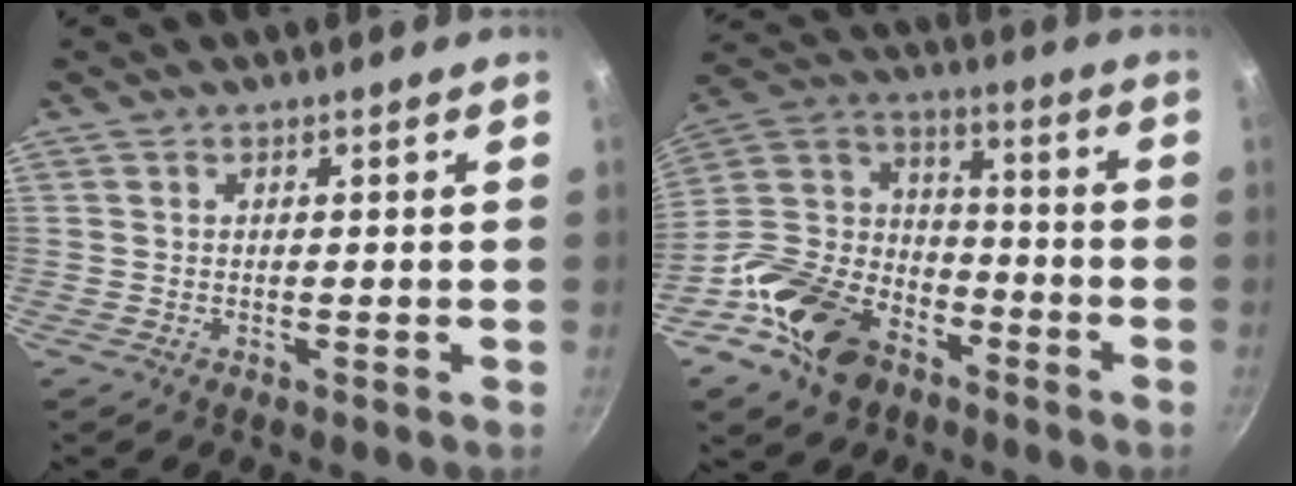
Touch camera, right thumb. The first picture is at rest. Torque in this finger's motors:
{"motor_torque": [3.13, 1.85, 0.91, -0.64, 0.25]}